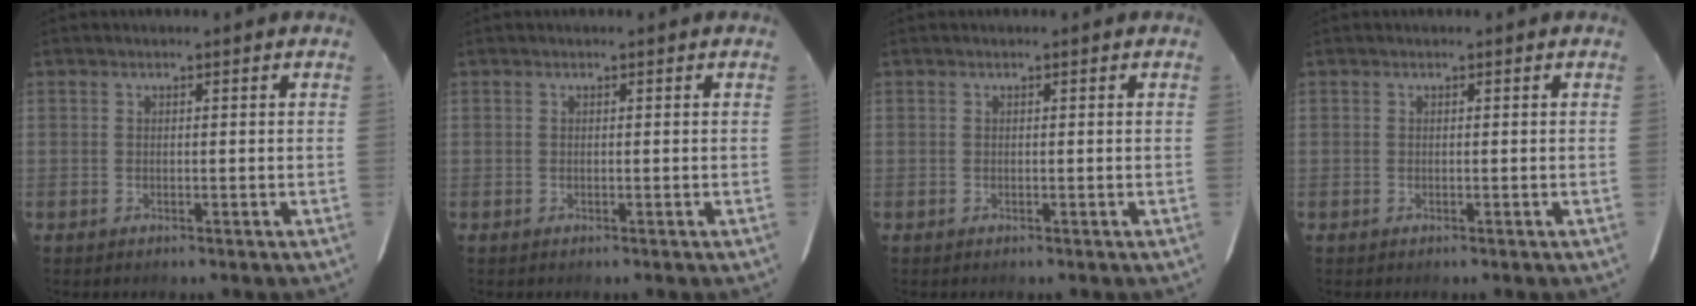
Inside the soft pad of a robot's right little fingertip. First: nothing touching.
{"total": 0.0}
{"total": 0.0}
{"total": 0.0}